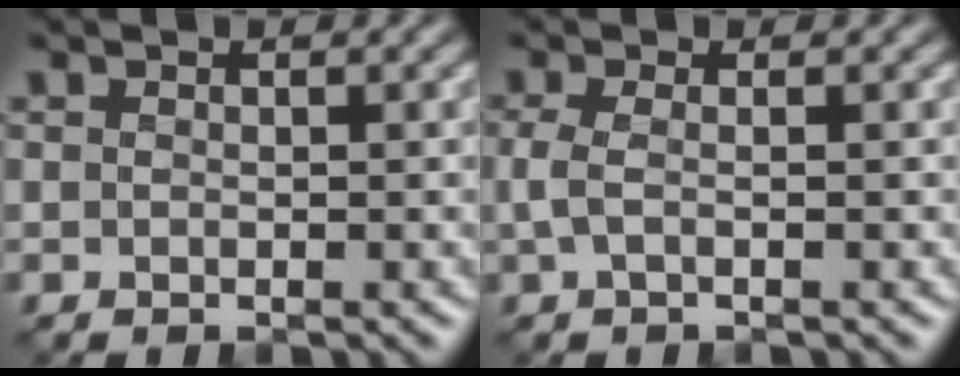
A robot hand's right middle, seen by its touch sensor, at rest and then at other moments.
{"total": 1.6, "force": [-0.1, 0.6, 1.5], "torque": [-0.036, -0.003, -0.005]}